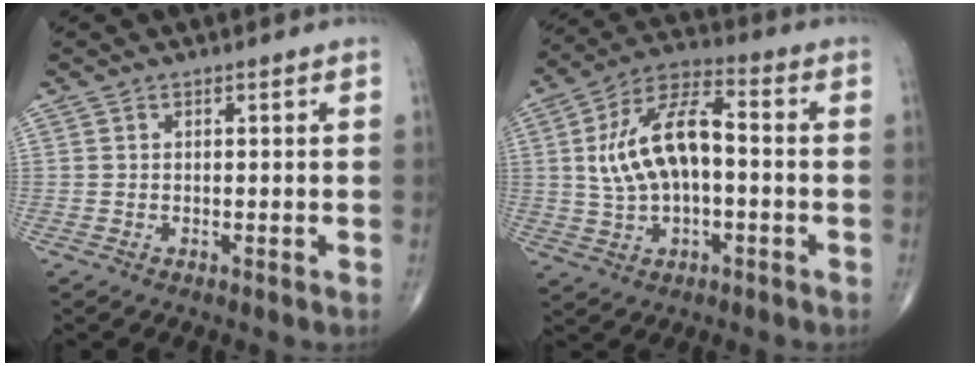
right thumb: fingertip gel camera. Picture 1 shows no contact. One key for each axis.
{"total": 14.3, "fx": 0.2, "fy": 7.2, "fz": 12.3, "tx": -0.227, "ty": 0.034, "tz": -0.001}